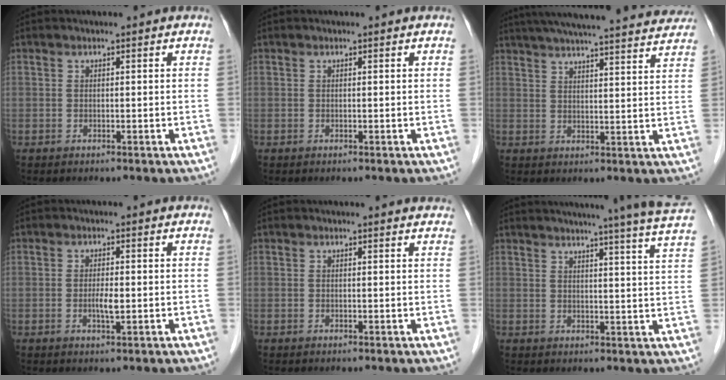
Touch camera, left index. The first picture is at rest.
{"total": 0.0}
{"total": 27.4, "force": [25.0, 2.3, 10.9], "torque": [-0.180, -0.010, 0.316]}
{"total": 2.2, "force": [-0.5, 0.5, 2.1], "torque": [-0.041, -0.004, -0.009]}
{"total": 2.3, "force": [2.2, 0.5, 0.5], "torque": [-0.009, 0.001, 0.011]}
{"total": 17.6, "force": [15.5, -1.8, 8.1], "torque": [-0.120, -0.050, 0.174]}